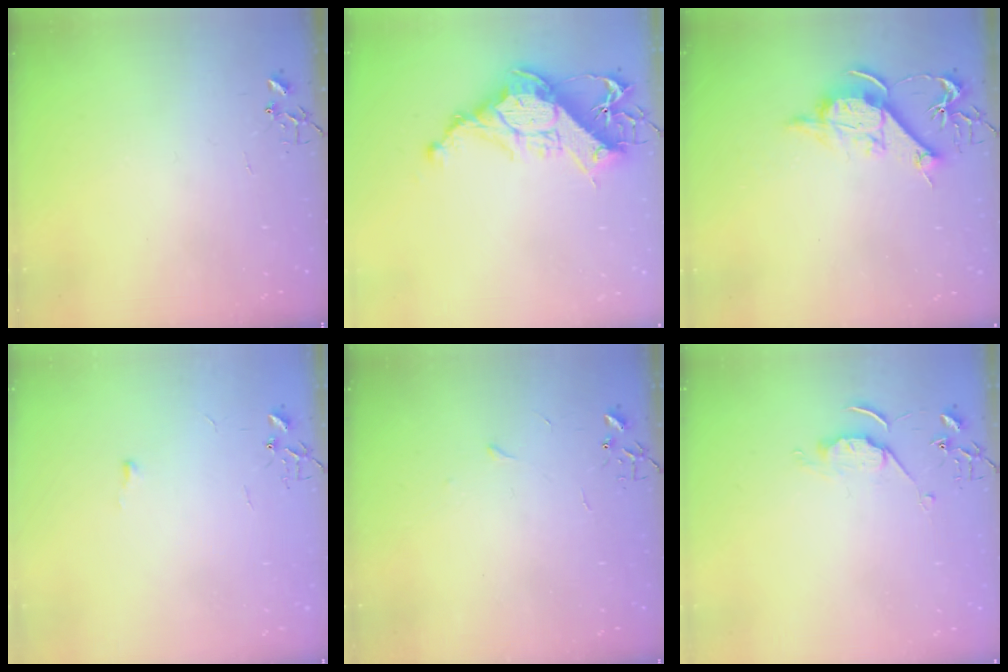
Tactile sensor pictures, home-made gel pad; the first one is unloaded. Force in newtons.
{"total": 15.4, "press": 15.3, "slide": 1.6}
{"total": 11.0, "press": 10.9, "slide": 1.0}
{"total": 3.0, "press": 2.9, "slide": 0.4}
{"total": 3.5, "press": 3.5, "slide": 0.4}
{"total": 6.0, "press": 6.0, "slide": 0.6}